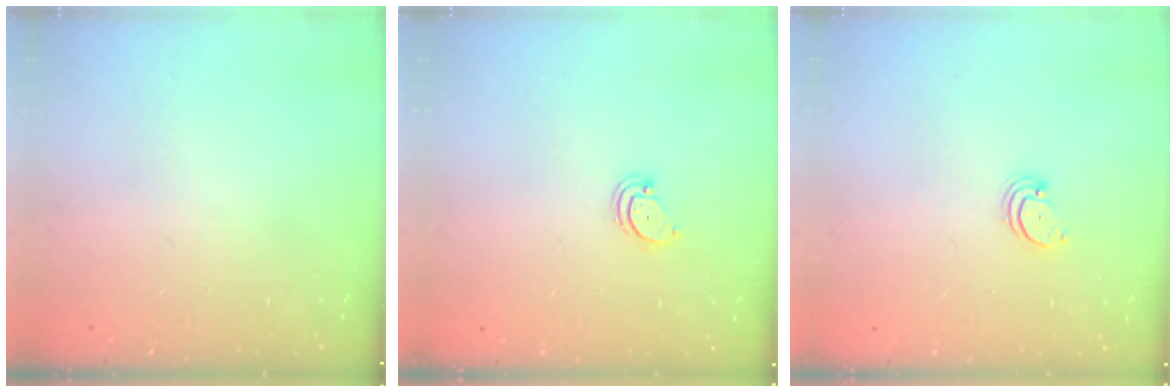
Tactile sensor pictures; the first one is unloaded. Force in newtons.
{"total": 2.2, "press": 2.2, "slide": 0.3}
{"total": 2.2, "press": 2.2, "slide": 0.2}